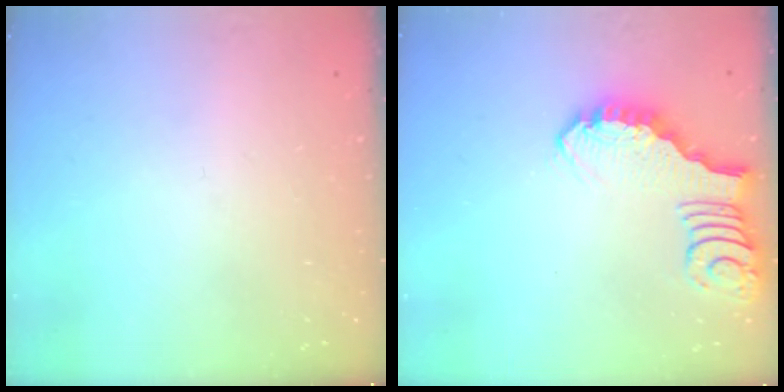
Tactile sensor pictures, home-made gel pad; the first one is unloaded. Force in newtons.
{"total": 2.4, "press": 2.4, "slide": 0.3}